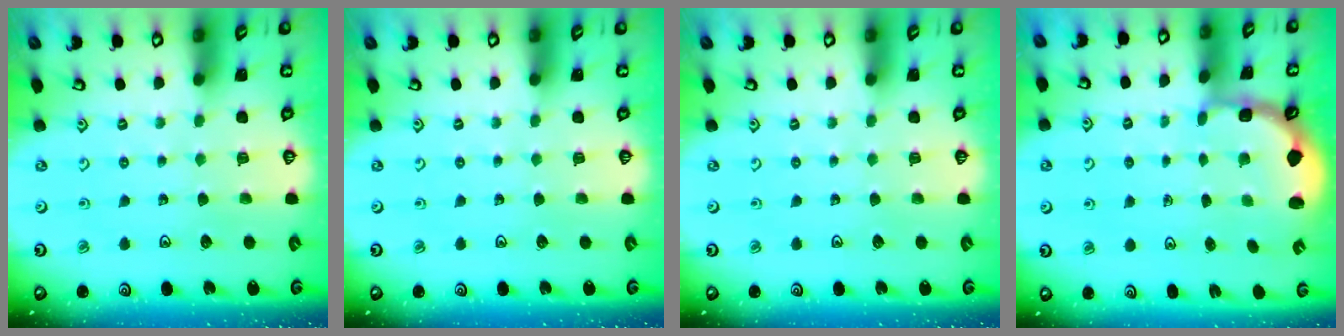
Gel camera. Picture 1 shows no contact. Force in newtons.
{"total": 0.0}
{"total": 0.0}
{"total": 2.5, "press": 2.2, "slide": 1.2}